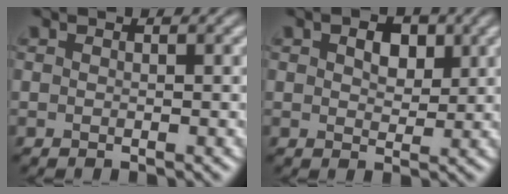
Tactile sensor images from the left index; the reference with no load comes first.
{"total": 3.0, "force": [1.1, 1.9, 2.0], "torque": [-0.036, 0.003, 0.015]}